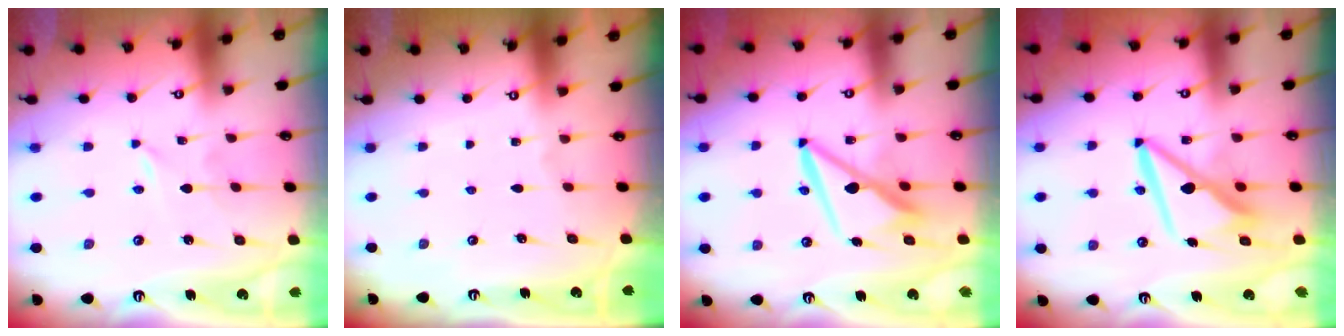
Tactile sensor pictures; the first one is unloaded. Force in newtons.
{"total": 0.0}
{"total": 9.0, "press": 9.0, "slide": 1.0}
{"total": 9.8, "press": 9.8, "slide": 0.4}